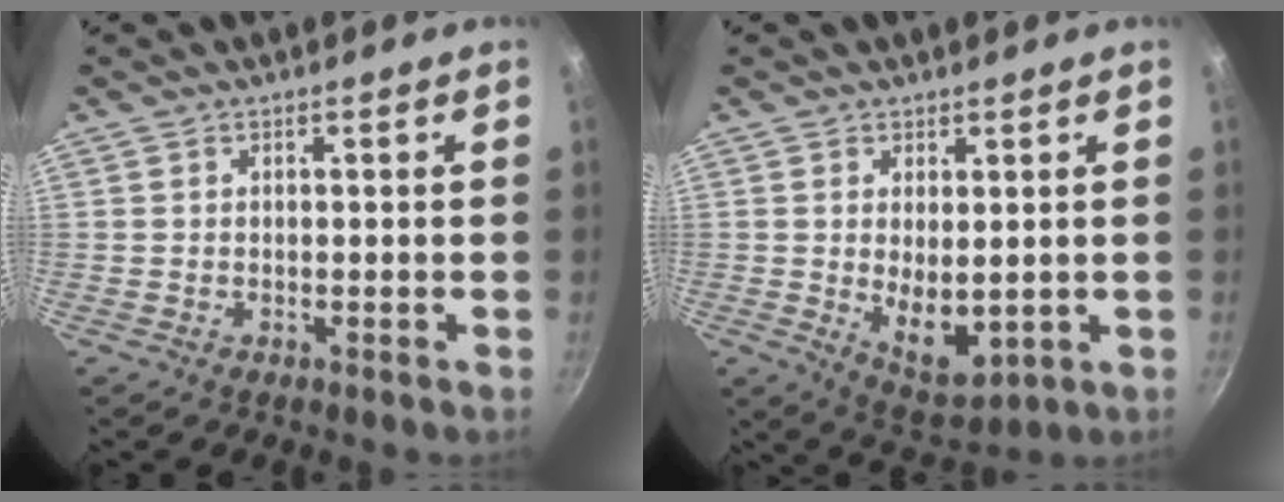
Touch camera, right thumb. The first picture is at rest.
{"total": 8.2, "force": [0.2, 4.3, 7.0], "torque": [-0.098, -0.021, 0.024]}